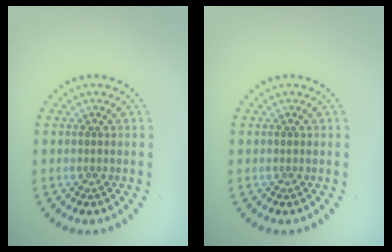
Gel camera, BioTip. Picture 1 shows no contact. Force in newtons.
{"total": 0.0}